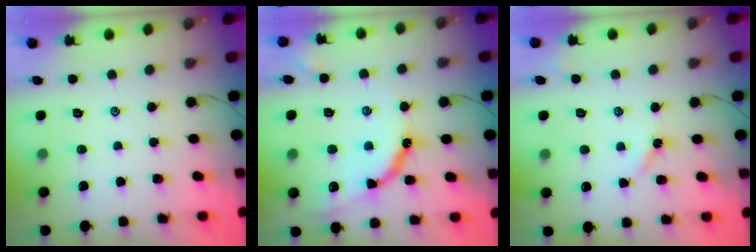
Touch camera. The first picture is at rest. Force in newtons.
{"total": 11.1, "press": 11.1, "slide": 0.9}
{"total": 3.0, "press": 2.9, "slide": 0.5}